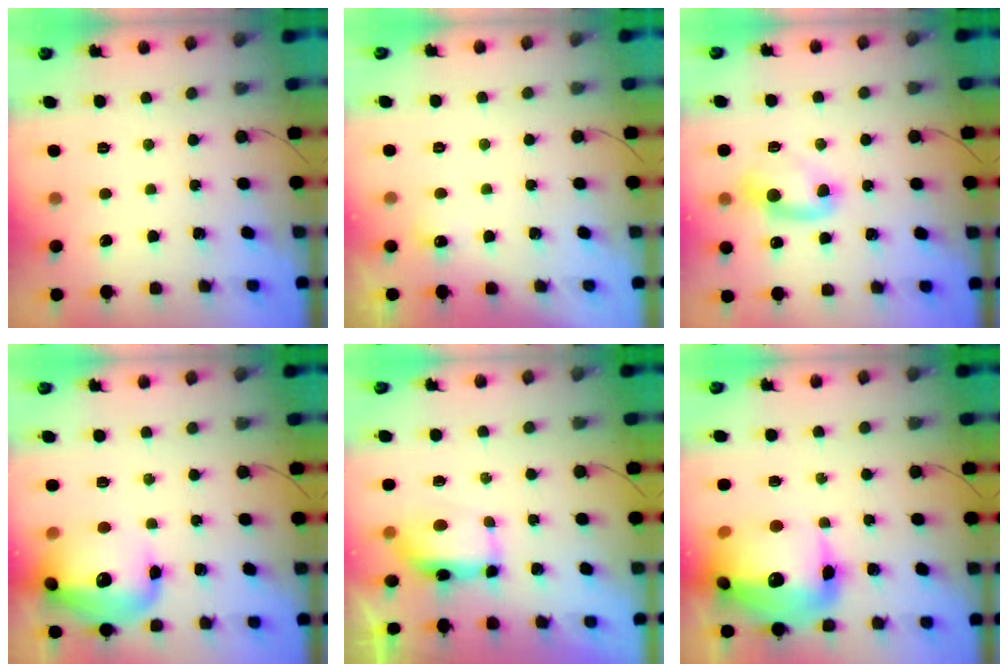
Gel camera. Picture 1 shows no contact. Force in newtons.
{"total": 4.2, "press": 4.1, "slide": 1.1}
{"total": 6.8, "press": 6.7, "slide": 1.3}
{"total": 18.5, "press": 18.4, "slide": 2.3}
{"total": 11.3, "press": 8.1, "slide": 7.9}
{"total": 24.9, "press": 24.4, "slide": 5.1}